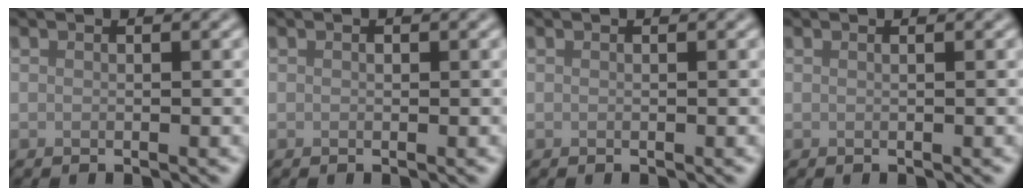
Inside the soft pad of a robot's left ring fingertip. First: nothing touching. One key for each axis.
{"total": 0.0}
{"total": 0.0}
{"total": 0.6, "fx": 0.3, "fy": 0.3, "fz": 0.5, "tx": -0.003, "ty": 0.001, "tz": -0.005}